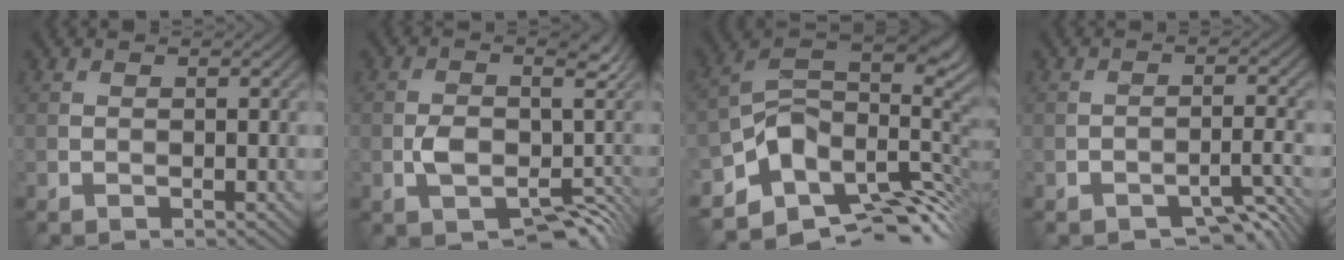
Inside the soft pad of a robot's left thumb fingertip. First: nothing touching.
{"total": 7.5, "force": [-2.9, 4.0, 5.6], "torque": [-0.085, -0.009, -0.048]}
{"total": 13.4, "force": [-4.2, 8.3, 9.7], "torque": [-0.198, -0.027, -0.060]}
{"total": 4.1, "force": [-3.1, 1.3, 2.3], "torque": [-0.029, 0.003, -0.041]}